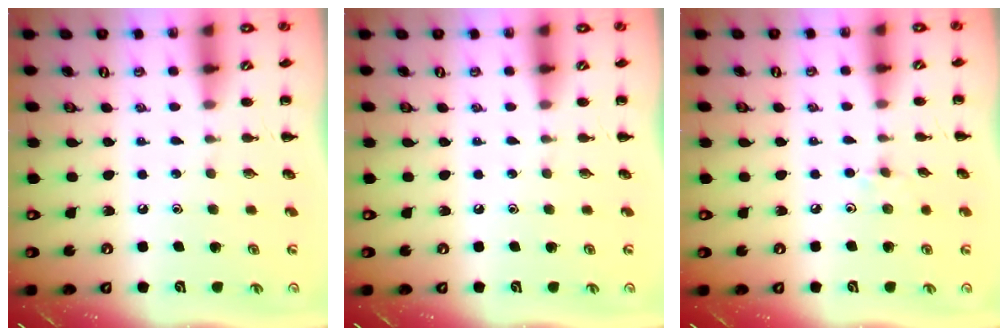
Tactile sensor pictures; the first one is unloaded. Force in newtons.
{"total": 0.0}
{"total": 4.8, "press": 4.5, "slide": 1.8}